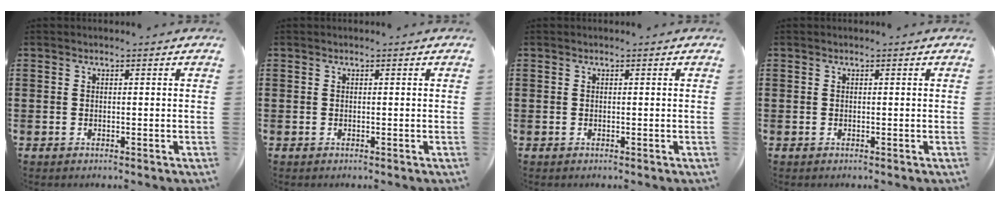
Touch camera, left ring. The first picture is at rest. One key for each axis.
{"total": 0.0}
{"total": 0.0}
{"total": 0.0}